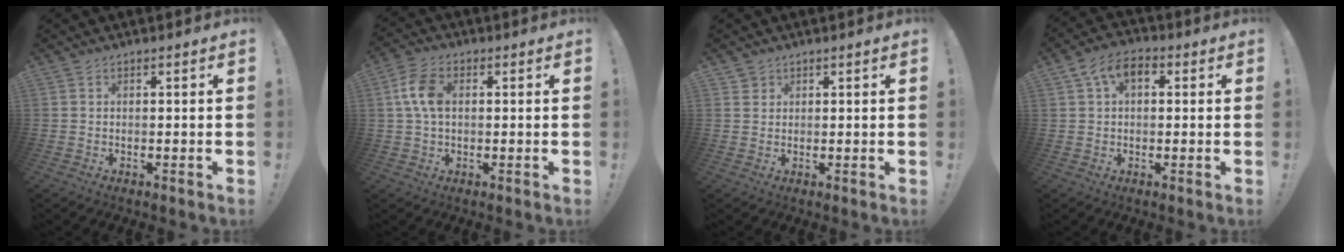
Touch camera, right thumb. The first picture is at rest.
{"total": 8.9, "force": [1.2, 6.0, 6.5], "torque": [-0.116, 0.011, 0.024]}
{"total": 2.0, "force": [1.1, 1.7, 0.0], "torque": [0.011, -0.009, 0.018]}
{"total": 7.4, "force": [2.3, 4.8, 5.2], "torque": [-0.089, 0.007, 0.045]}